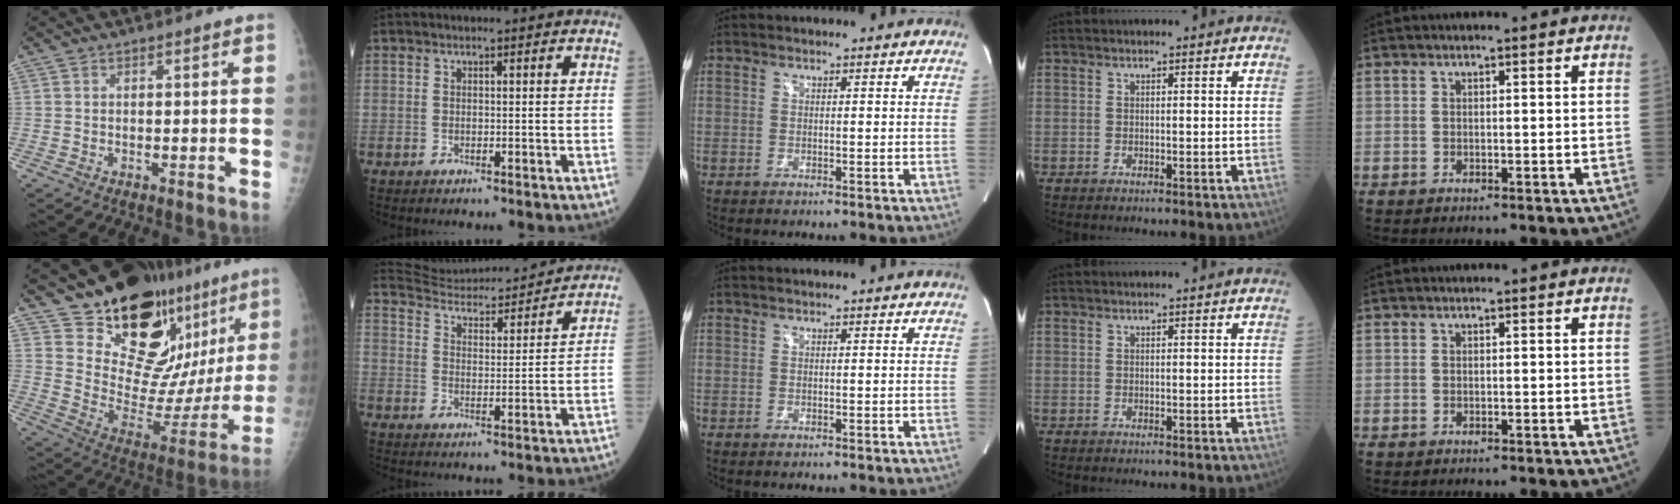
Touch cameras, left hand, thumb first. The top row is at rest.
{"thumb": {"total": 23.4, "force": [18.1, 9.7, 11.3], "torque": [-0.112, -0.132, 0.259]}, "index": {"total": 14.9, "force": [14.6, 0.7, 3.0], "torque": [-0.053, -0.003, 0.210]}}